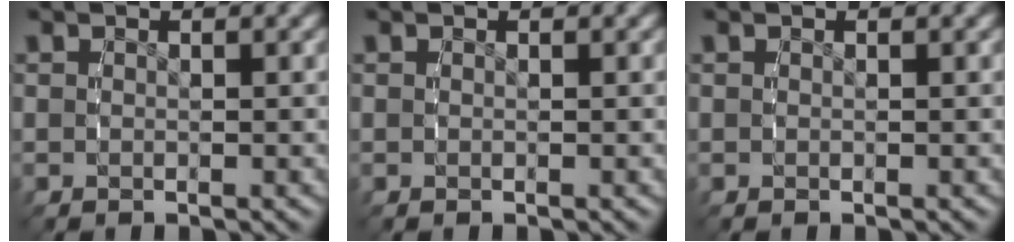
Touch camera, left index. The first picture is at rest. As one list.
[{"total": 0.0}, {"total": 0.0}]